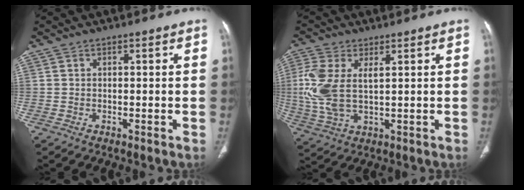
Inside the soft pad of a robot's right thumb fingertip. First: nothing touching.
{"total": 10.7, "force": [1.8, 5.4, 9.0], "torque": [-0.226, 0.000, 0.043]}